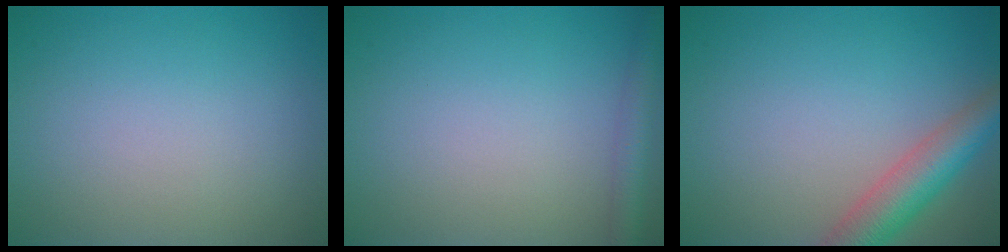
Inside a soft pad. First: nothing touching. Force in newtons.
{"total": 2.5, "press": 2.5, "slide": 0.1}
{"total": 4.9, "press": 4.9, "slide": 0.2}